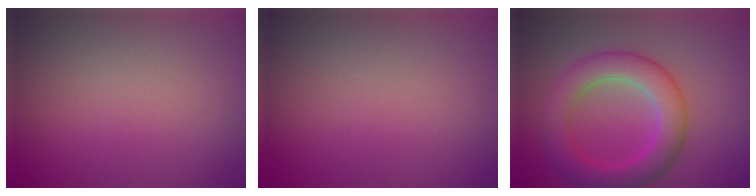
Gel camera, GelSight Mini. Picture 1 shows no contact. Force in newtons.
{"total": 0.0}
{"total": 6.2, "press": 6.2, "slide": 0.1}